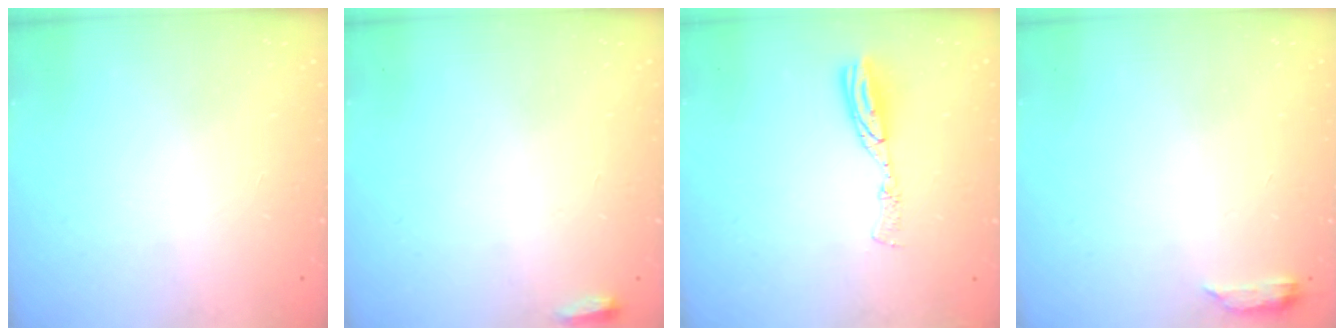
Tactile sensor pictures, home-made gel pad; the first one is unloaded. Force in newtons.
{"total": 2.5, "press": 2.3, "slide": 1.0}
{"total": 7.7, "press": 7.7, "slide": 0.8}
{"total": 3.4, "press": 3.3, "slide": 0.5}